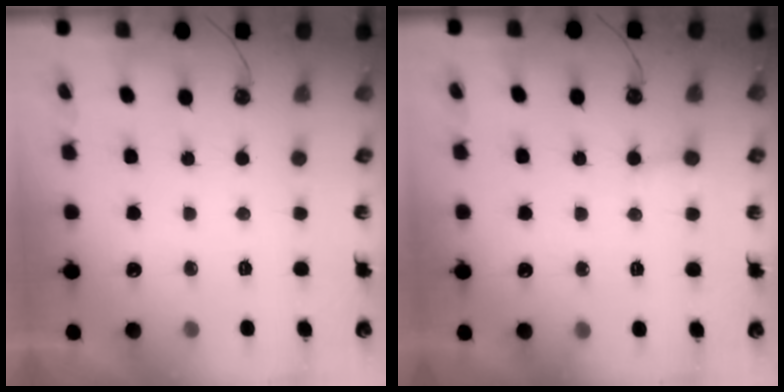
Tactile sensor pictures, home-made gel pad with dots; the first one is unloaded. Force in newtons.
{"total": 5.3, "press": 5.3, "slide": 0.3}